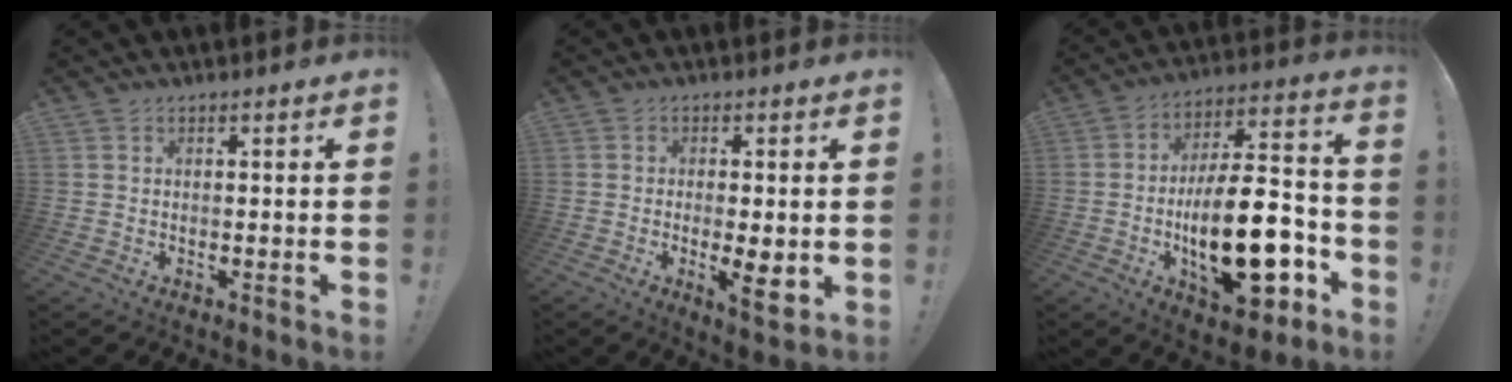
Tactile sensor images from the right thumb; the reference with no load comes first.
{"total": 7.4, "force": [-1.5, 1.9, 7.0], "torque": [-0.097, -0.011, -0.022]}
{"total": 24.6, "force": [-7.2, 10.4, 21.1], "torque": [-0.358, 0.045, -0.110]}